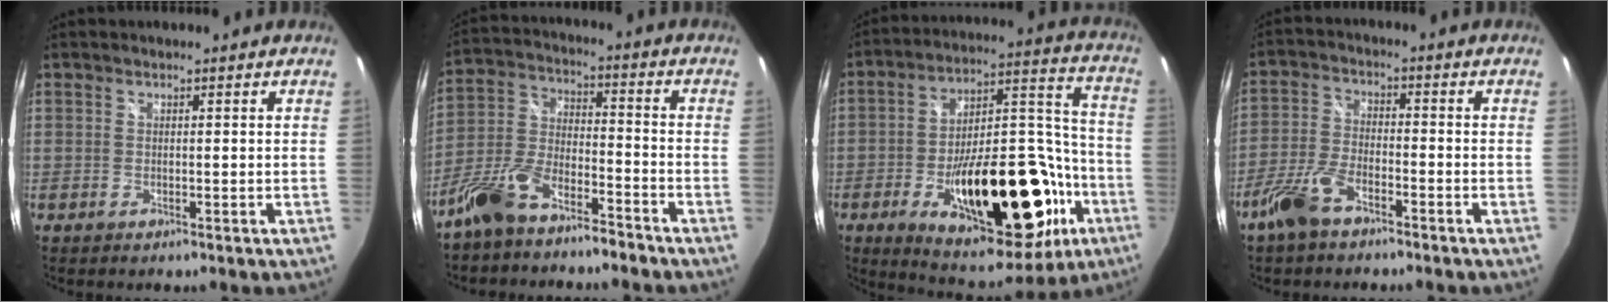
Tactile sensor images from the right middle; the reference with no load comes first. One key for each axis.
{"total": 10.4, "fx": -7.9, "fy": 3.7, "fz": 5.7, "tx": -0.132, "ty": 0.010, "tz": -0.148}
{"total": 30.1, "fx": -11.7, "fy": 13.2, "fz": 24.4, "tx": -0.372, "ty": 0.020, "tz": -0.156}
{"total": 7.4, "fx": -5.2, "fy": 2.9, "fz": 4.4, "tx": -0.104, "ty": 0.000, "tz": -0.103}